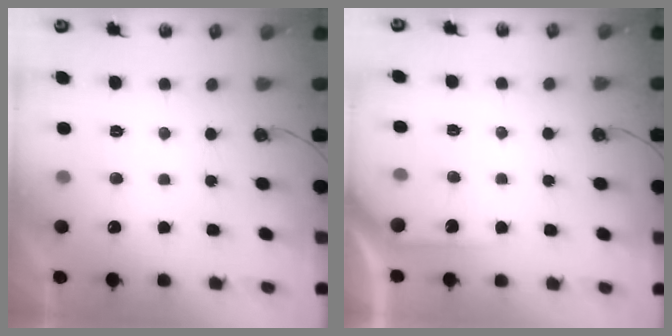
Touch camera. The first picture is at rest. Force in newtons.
{"total": 3.8, "press": 3.8, "slide": 0.4}